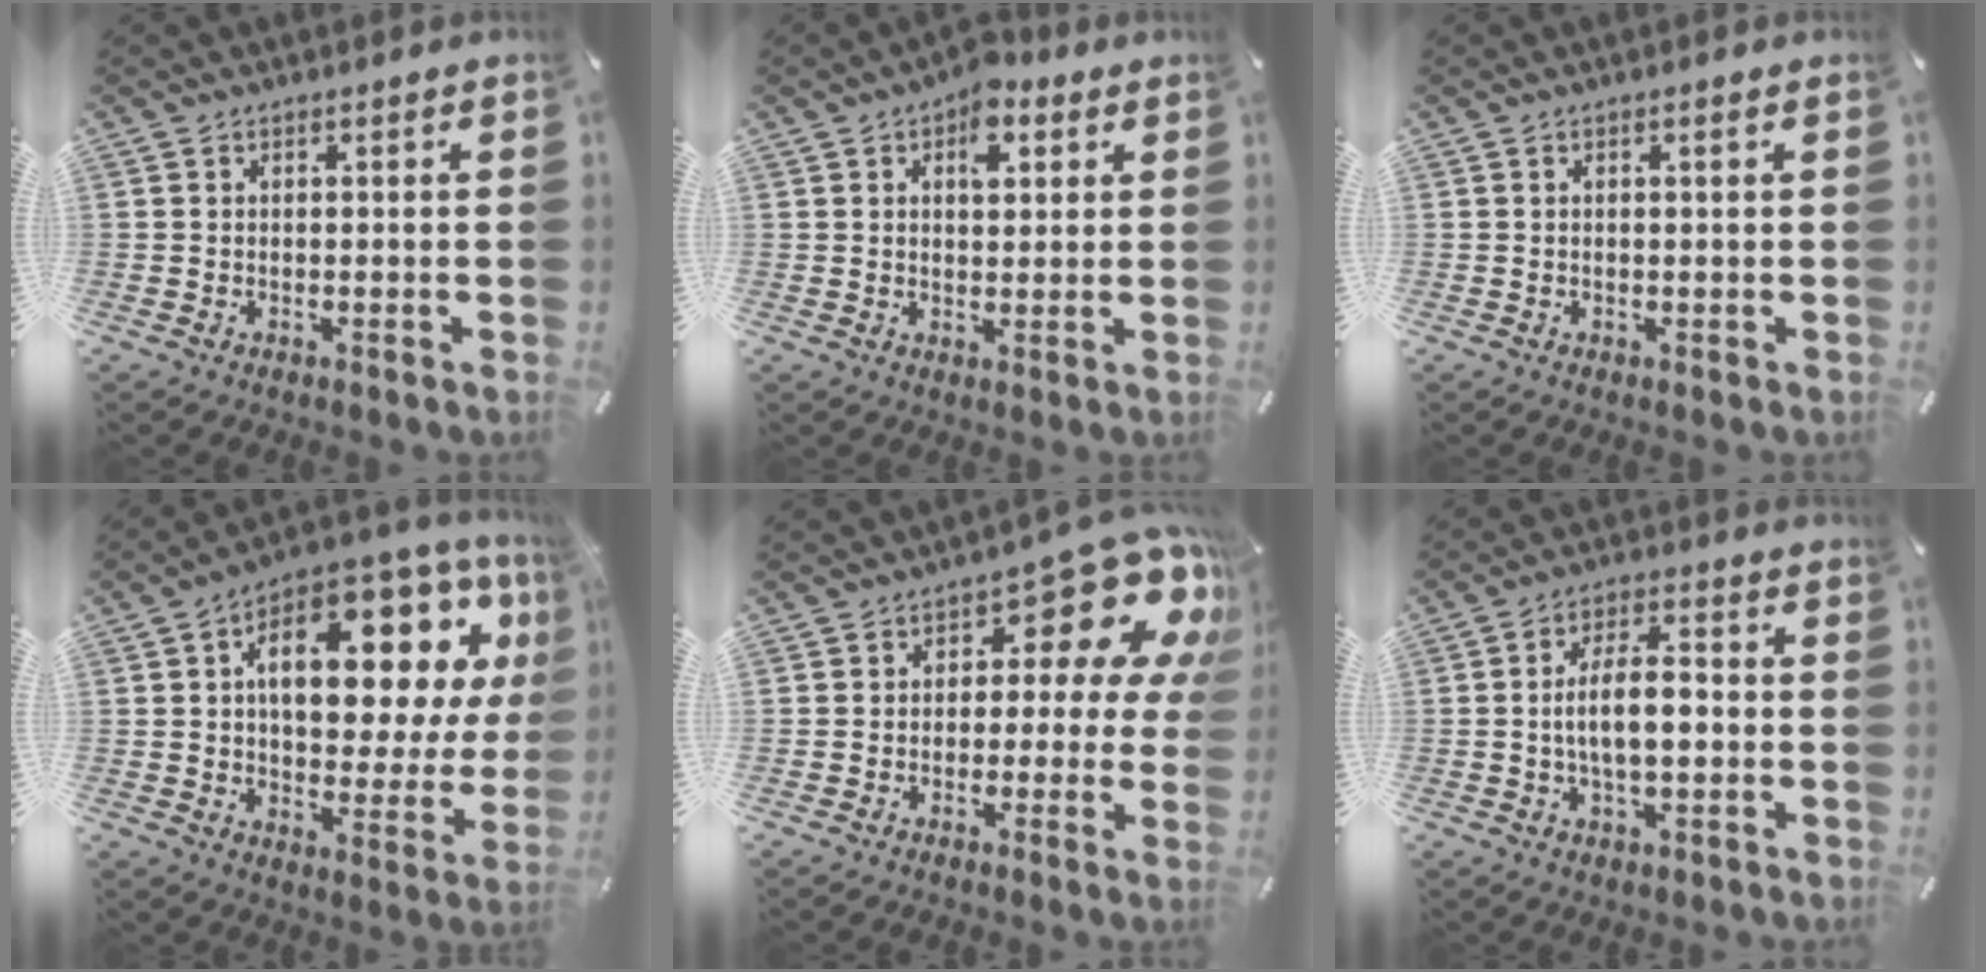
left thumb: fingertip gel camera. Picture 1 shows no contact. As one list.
[{"total": 6.3, "force": [2.7, 3.8, 4.3], "torque": [-0.044, -0.006, 0.040]}, {"total": 1.0, "force": [0.2, 0.0, 1.0], "torque": [-0.017, 0.000, 0.002]}, {"total": 20.4, "force": [7.3, 11.1, 15.5], "torque": [-0.205, -0.055, 0.112]}, {"total": 14.3, "force": [6.0, 6.9, 11.0], "torque": [-0.139, -0.045, 0.095]}, {"total": 8.8, "force": [-1.0, 4.0, 7.8], "torque": [-0.142, 0.012, -0.021]}]